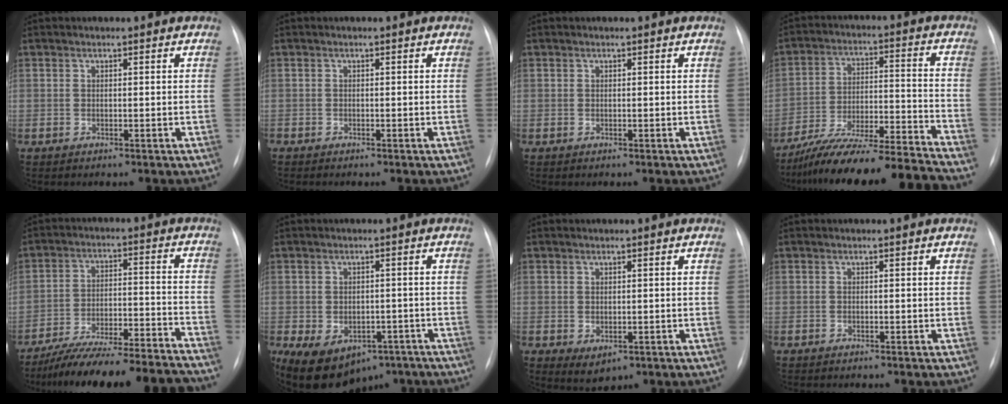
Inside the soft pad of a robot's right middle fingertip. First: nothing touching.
{"total": 0.6, "force": [-0.5, 0.0, 0.1], "torque": [-0.005, -0.001, -0.013]}
{"total": 0.0}
{"total": 19.4, "force": [-17.9, -1.1, 7.4], "torque": [-0.126, -0.004, -0.290]}
{"total": 21.8, "force": [-20.2, 1.3, 8.3], "torque": [-0.118, 0.000, -0.295]}
{"total": 13.0, "force": [-7.6, 8.6, 6.0], "torque": [-0.113, 0.009, -0.102]}
{"total": 2.6, "force": [-0.7, 1.7, 1.9], "torque": [-0.027, -0.007, 0.003]}
{"total": 1.2, "force": [-1.1, 0.2, 0.5], "torque": [-0.010, -0.005, -0.011]}